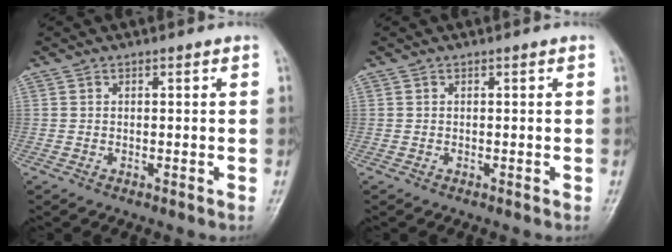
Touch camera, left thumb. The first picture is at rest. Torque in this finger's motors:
{"motor_torque": [0.00, 0.00, -0.08, -0.08, 0.00]}